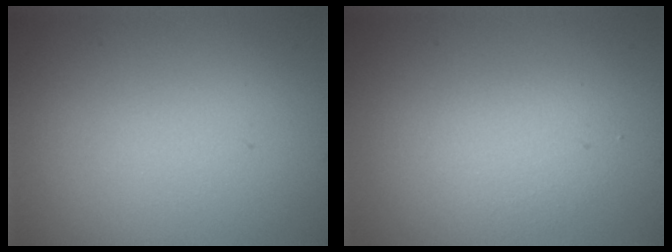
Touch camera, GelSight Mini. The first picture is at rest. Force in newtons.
{"total": 2.0, "press": 2.0, "slide": 0.1}